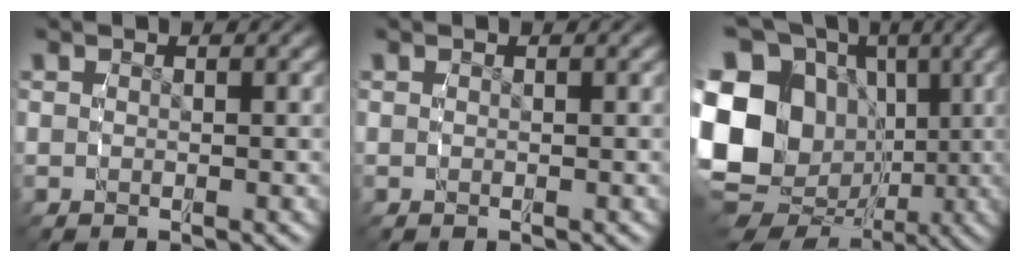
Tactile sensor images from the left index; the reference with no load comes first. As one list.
[{"total": 0.0}, {"total": 18.1, "force": [0.0, 14.9, 10.3], "torque": [-0.213, -0.049, 0.006]}]